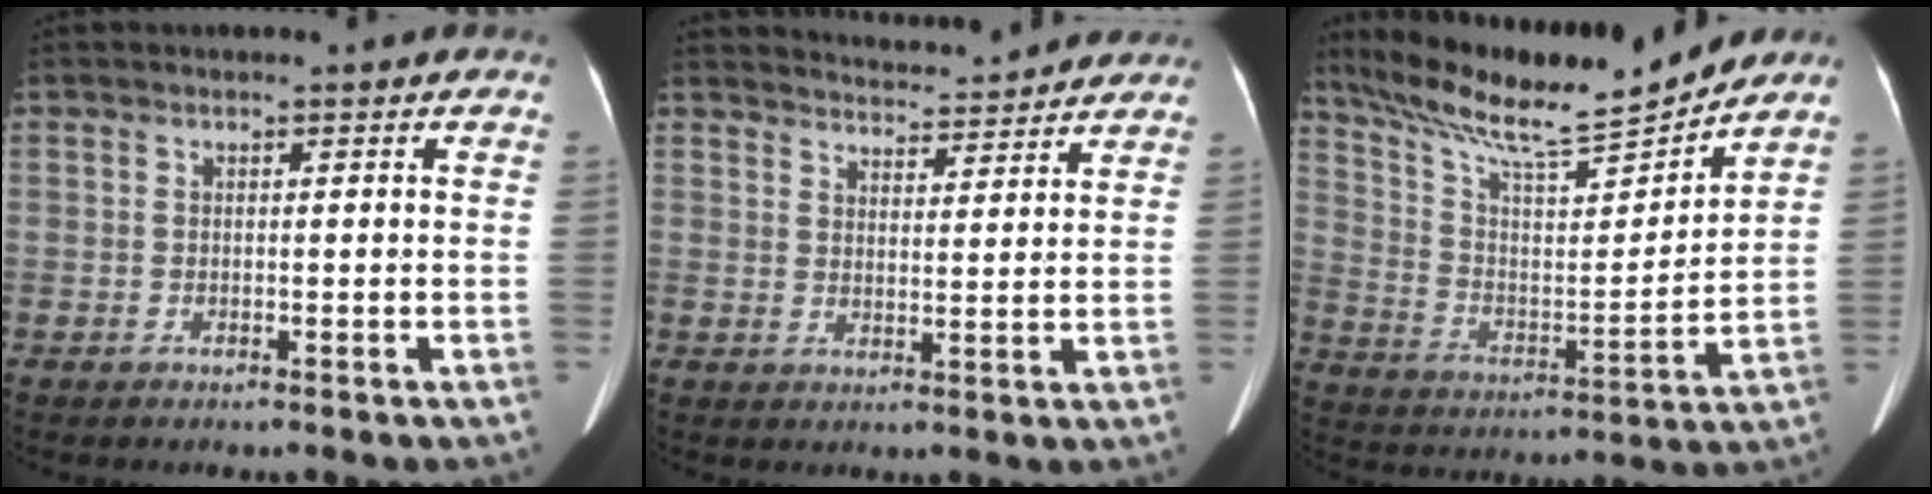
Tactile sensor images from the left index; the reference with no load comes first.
{"total": 9.3, "force": [9.1, 1.3, 1.5], "torque": [-0.023, 0.012, 0.119]}
{"total": 18.1, "force": [16.1, 0.9, 8.2], "torque": [-0.150, -0.002, 0.273]}